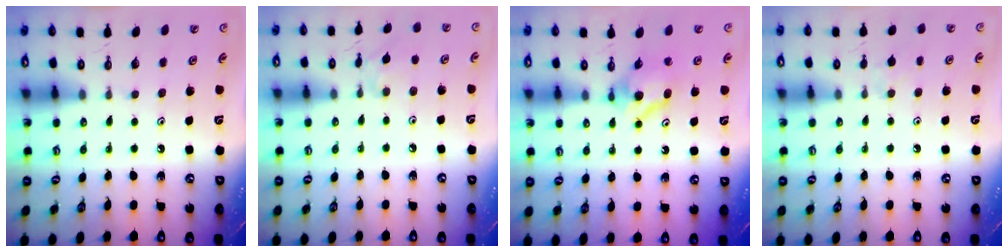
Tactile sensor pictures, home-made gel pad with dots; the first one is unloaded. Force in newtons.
{"total": 3.2, "press": 3.2, "slide": 0.2}
{"total": 7.9, "press": 7.9, "slide": 0.2}
{"total": 4.7, "press": 4.7, "slide": 0.7}